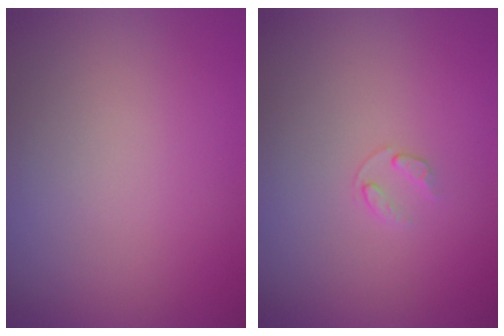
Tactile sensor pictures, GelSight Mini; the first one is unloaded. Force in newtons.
{"total": 0.8, "press": 0.5, "slide": 0.6}